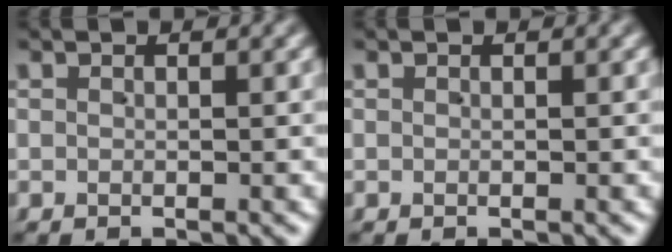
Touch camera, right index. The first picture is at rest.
{"total": 0.0}